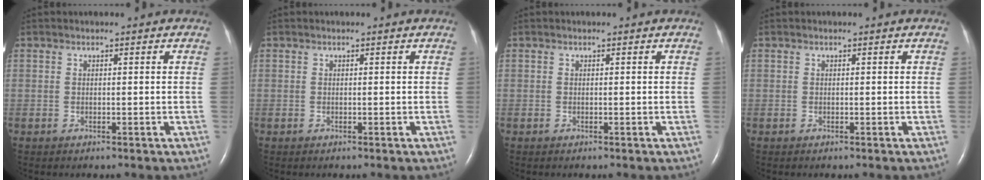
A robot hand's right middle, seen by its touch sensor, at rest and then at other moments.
{"total": 0.0}
{"total": 0.0}
{"total": 0.0}